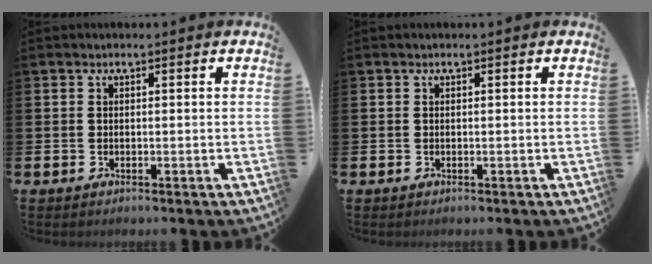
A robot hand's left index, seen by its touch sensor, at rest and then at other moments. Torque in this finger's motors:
{"motor_torque": [0.00, 0.00, 0.00, 0.00]}